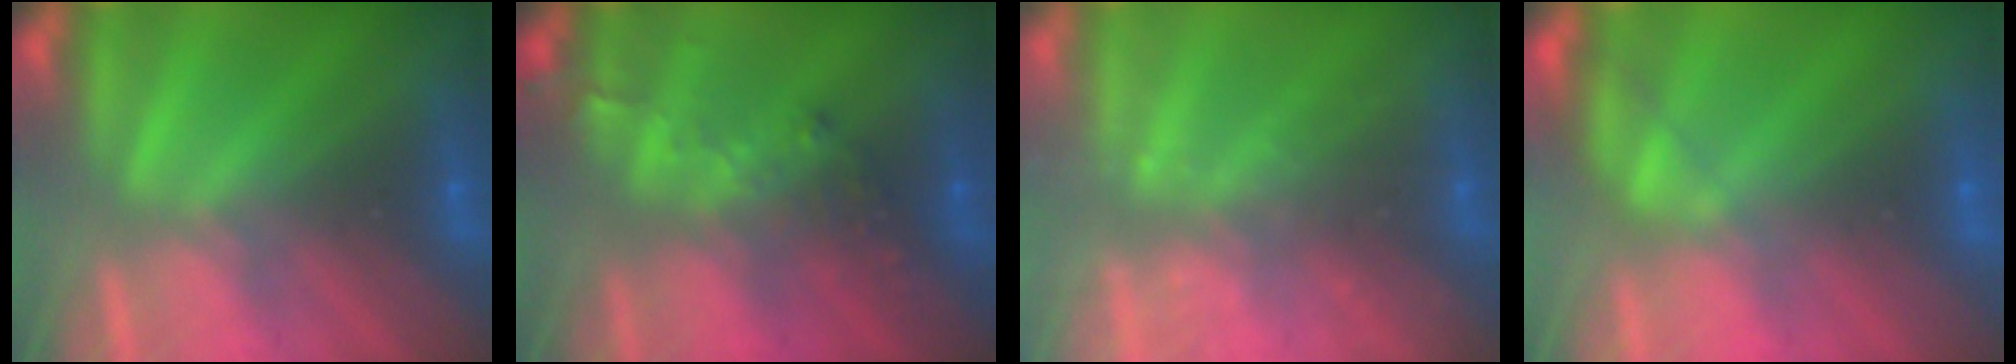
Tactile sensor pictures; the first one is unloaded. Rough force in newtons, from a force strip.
{"total": 2.8}
{"total": 2.1}
{"total": 1.7}